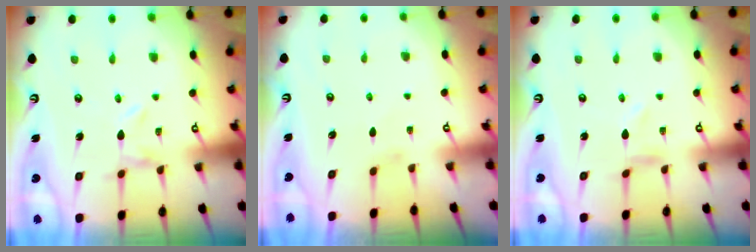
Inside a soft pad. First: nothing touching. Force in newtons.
{"total": 1.3, "press": 1.2, "slide": 0.3}
{"total": 0.9, "press": 0.9, "slide": 0.1}